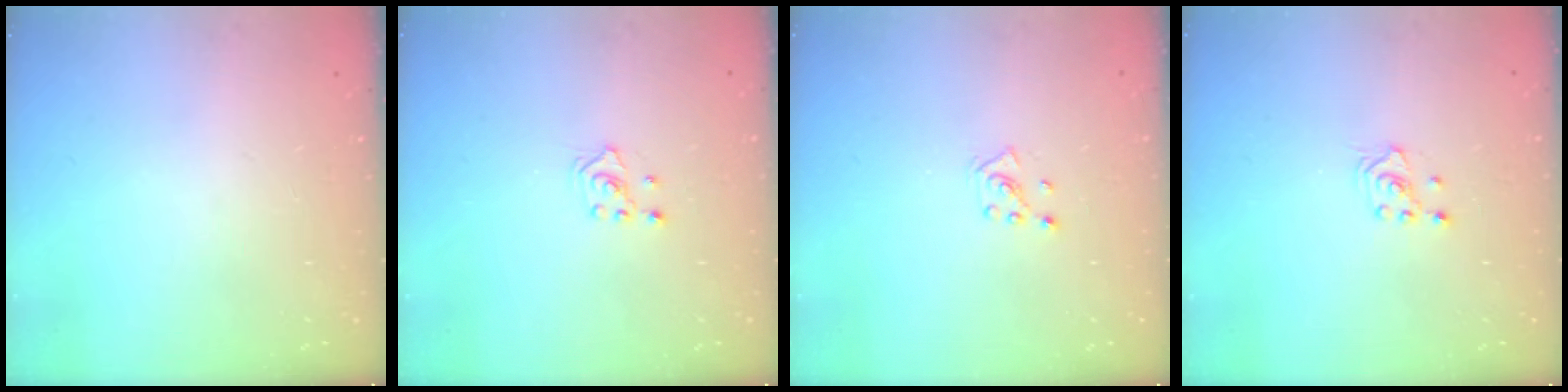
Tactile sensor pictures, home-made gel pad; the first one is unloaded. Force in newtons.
{"total": 2.1, "press": 1.8, "slide": 0.9}
{"total": 2.8, "press": 2.8, "slide": 0.2}
{"total": 2.1, "press": 2.1, "slide": 0.1}